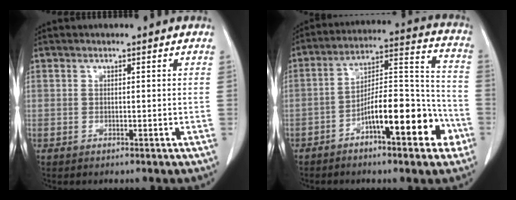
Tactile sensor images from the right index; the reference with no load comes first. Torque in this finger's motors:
{"motor_torque": [0.61, -0.42, 0.54, 0.10]}